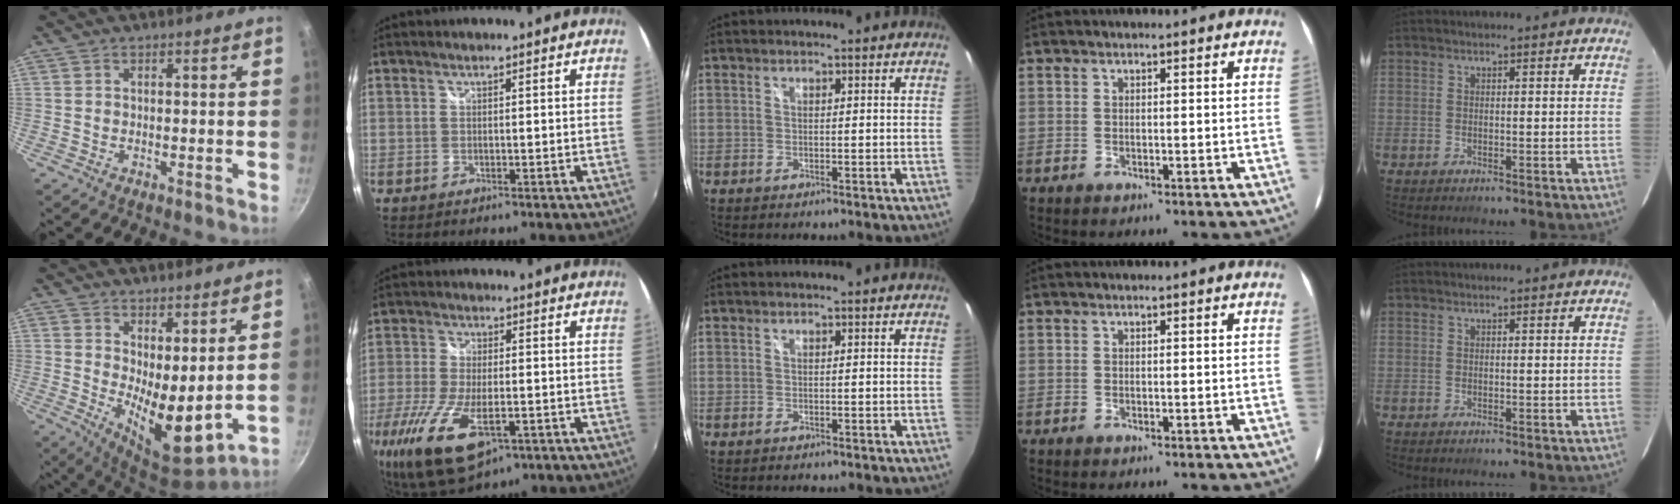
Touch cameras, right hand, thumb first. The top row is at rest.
{"thumb": {"total": 10.9, "force": [3.1, 4.3, 9.6], "torque": [-0.133, -0.052, 0.058]}, "index": {"total": 17.2, "force": [-7.5, 7.3, 13.7], "torque": [-0.301, -0.053, -0.127]}}